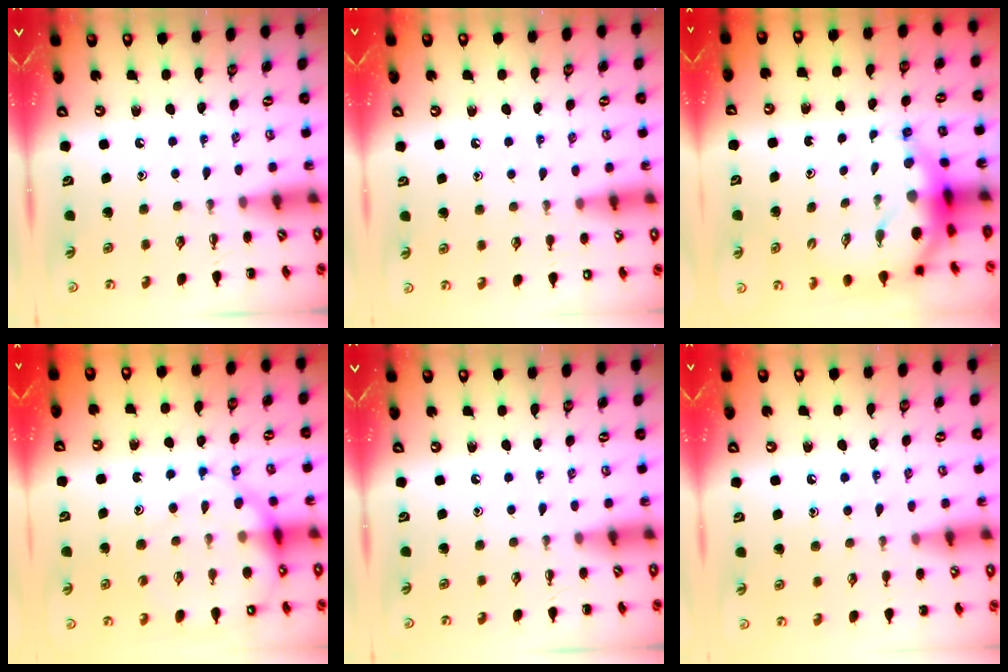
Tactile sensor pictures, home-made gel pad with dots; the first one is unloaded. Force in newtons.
{"total": 6.7, "press": 6.3, "slide": 2.3}
{"total": 9.9, "press": 9.5, "slide": 2.7}
{"total": 18.5, "press": 18.1, "slide": 3.5}
{"total": 0.0}
{"total": 8.5, "press": 8.4, "slide": 1.7}